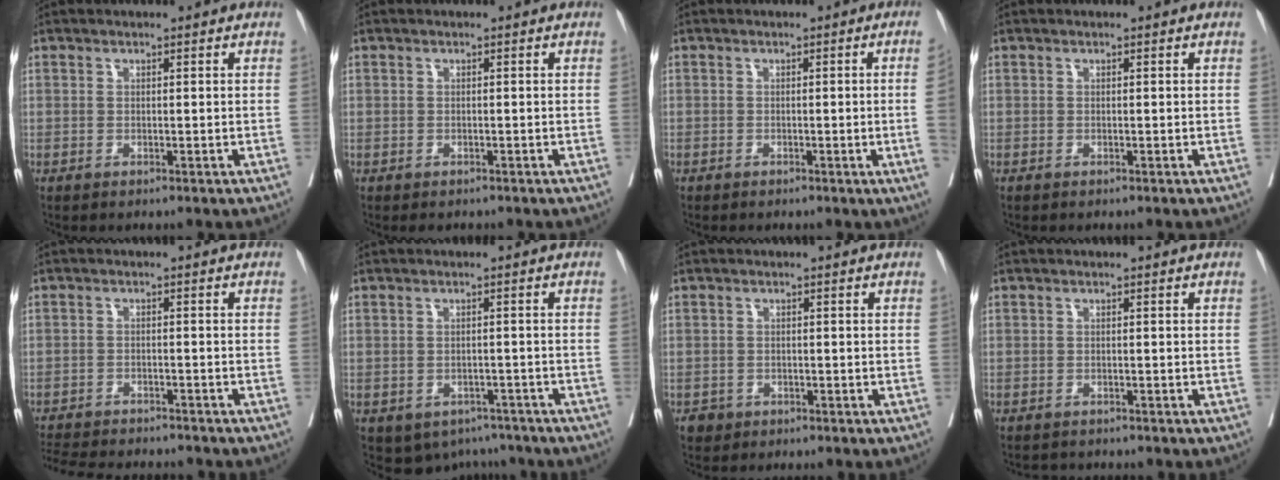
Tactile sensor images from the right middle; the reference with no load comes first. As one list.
[{"total": 1.1, "force": [-0.8, 0.8, 0.0], "torque": [-0.004, 0.004, -0.010]}, {"total": 3.0, "force": [-0.5, -1.2, 2.7], "torque": [-0.032, -0.004, -0.007]}, {"total": 0.0}, {"total": 13.1, "force": [-12.0, 2.7, 4.5], "torque": [-0.092, -0.008, -0.166]}, {"total": 6.1, "force": [-4.4, 4.1, 0.8], "torque": [0.002, 0.009, -0.054]}, {"total": 1.6, "force": [-0.9, 1.3, 0.1], "torque": [-0.002, 0.005, -0.014]}, {"total": 2.1, "force": [-2.0, 0.6, 0.1], "torque": [-0.002, -0.005, -0.030]}]